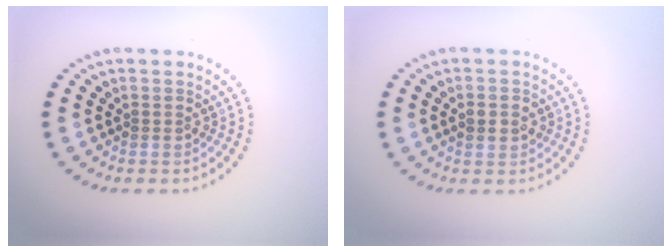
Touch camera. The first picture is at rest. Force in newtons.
{"total": 2.1, "press": 2.1, "slide": 0.2}